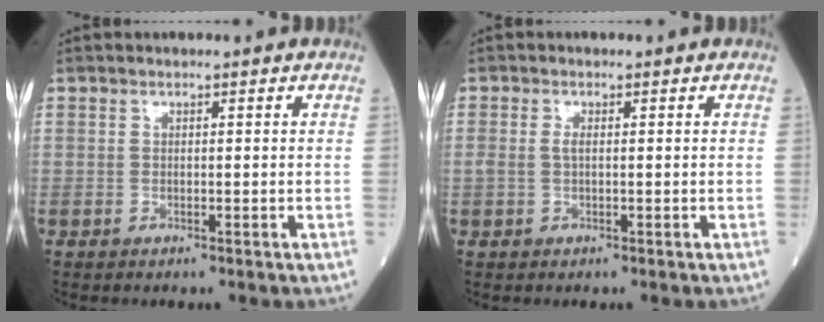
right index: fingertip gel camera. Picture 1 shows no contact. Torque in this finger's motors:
{"motor_torque": [0.32, -0.01, 0.19, 0.05]}